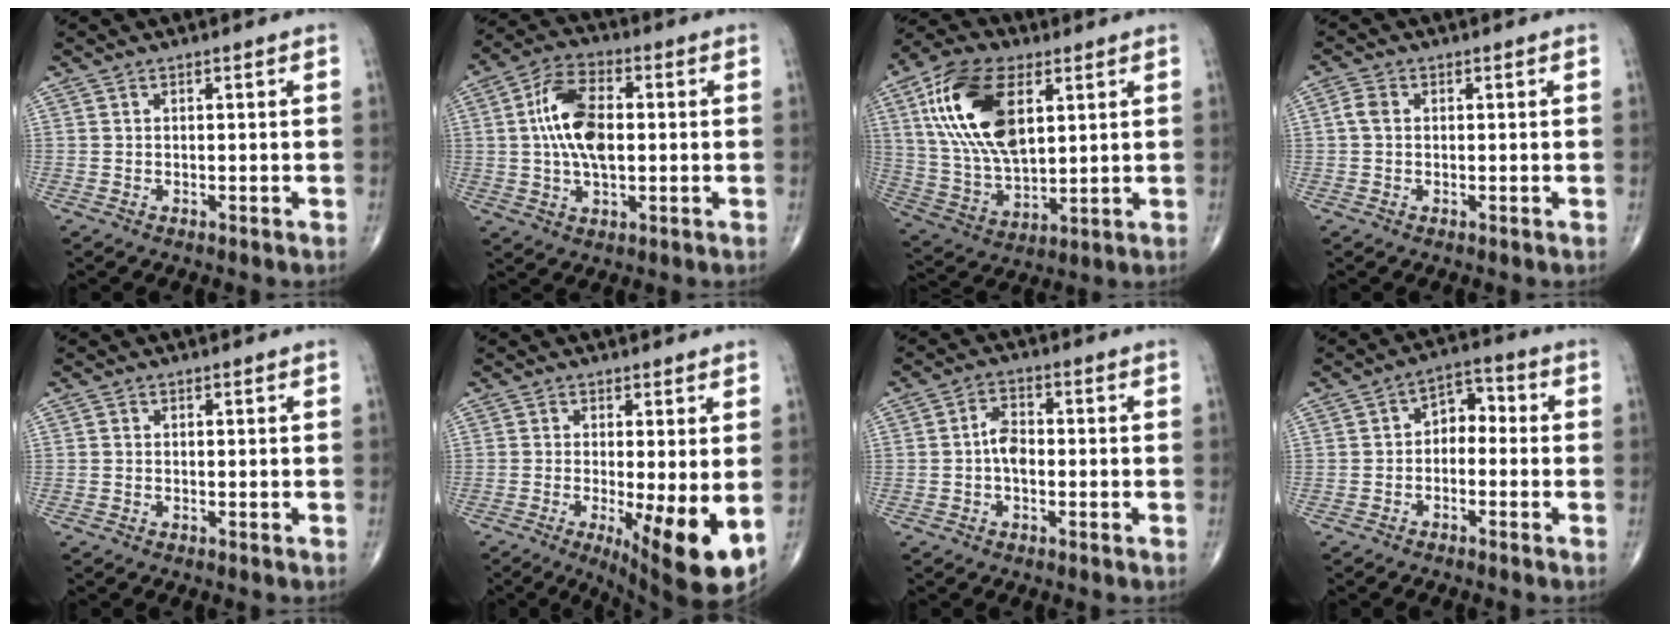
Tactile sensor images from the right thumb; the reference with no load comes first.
{"total": 12.1, "force": [0.8, 6.4, 10.3], "torque": [-0.193, 0.014, 0.011]}
{"total": 19.6, "force": [6.3, 10.2, 15.5], "torque": [-0.295, -0.013, 0.118]}
{"total": 2.2, "force": [0.1, 1.7, 1.5], "torque": [-0.031, 0.006, -0.001]}
{"total": 1.2, "force": [-0.1, 1.0, 0.6], "torque": [-0.006, 0.002, -0.006]}
{"total": 11.1, "force": [-2.4, 2.6, 10.5], "torque": [-0.158, -0.028, -0.031]}
{"total": 4.1, "force": [-0.7, 2.5, 3.2], "torque": [-0.050, 0.015, -0.021]}
{"total": 5.4, "force": [-0.9, 3.8, 3.7], "torque": [-0.030, 0.032, -0.031]}